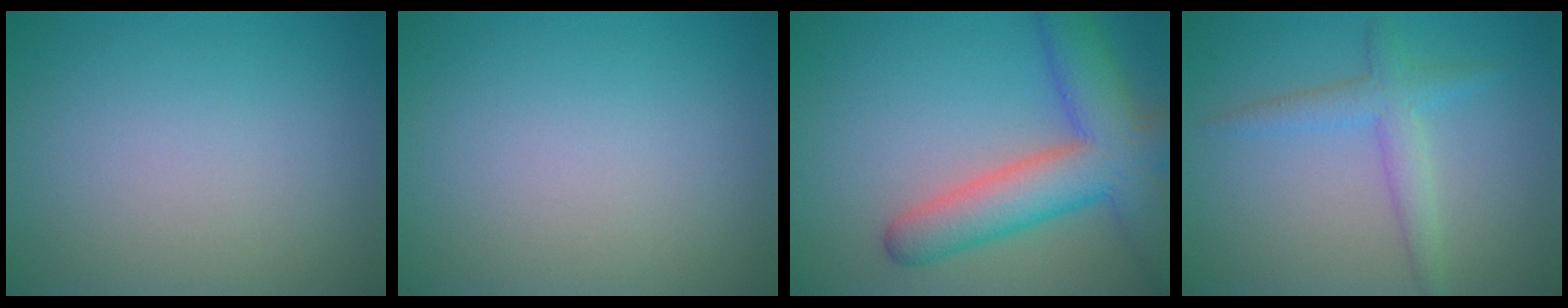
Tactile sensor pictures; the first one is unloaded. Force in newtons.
{"total": 0.0}
{"total": 8.3, "press": 8.3, "slide": 0.5}
{"total": 2.7, "press": 2.7, "slide": 0.2}